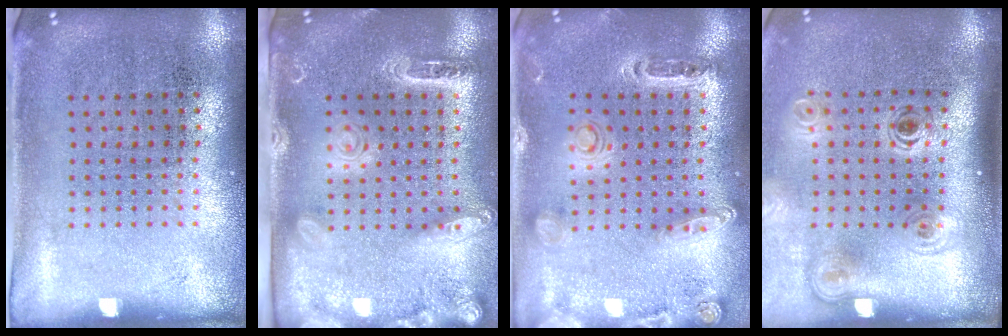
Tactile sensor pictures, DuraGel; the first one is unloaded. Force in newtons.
{"total": 2.5, "press": 2.0, "slide": 1.5}
{"total": 1.4, "press": 1.4, "slide": 0.2}
{"total": 2.1, "press": 1.4, "slide": 1.5}